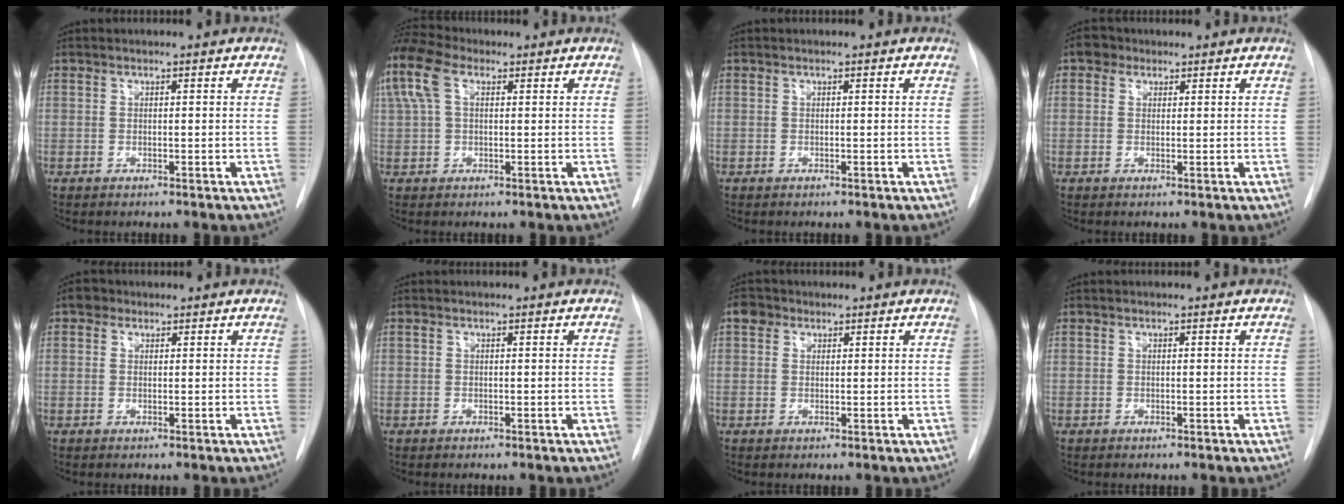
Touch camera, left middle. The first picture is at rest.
{"total": 14.7, "force": [6.5, 9.0, 9.6], "torque": [-0.260, 0.064, 0.119]}
{"total": 0.0}
{"total": 2.3, "force": [1.1, 1.9, 0.6], "torque": [-0.011, 0.010, 0.012]}
{"total": 1.7, "force": [0.9, 1.4, 0.4], "torque": [-0.005, 0.008, 0.009]}
{"total": 0.0}
{"total": 2.4, "force": [1.2, 1.9, 0.8], "torque": [-0.015, 0.013, 0.016]}
{"total": 0.0}